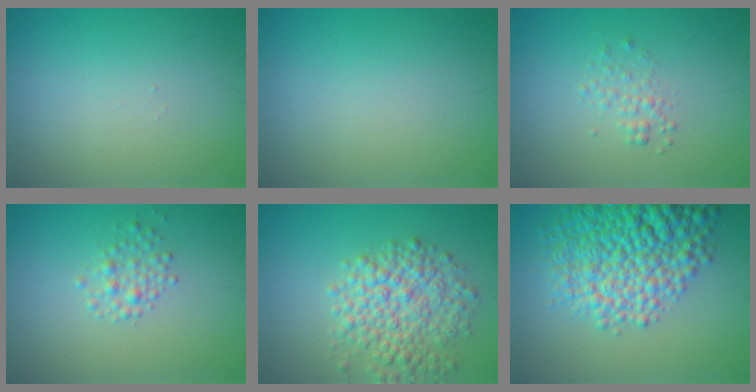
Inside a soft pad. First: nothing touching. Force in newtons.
{"total": 0.0}
{"total": 1.4, "press": 1.4, "slide": 0.1}
{"total": 1.8, "press": 1.8, "slide": 0.0}
{"total": 5.9, "press": 5.9, "slide": 0.2}
{"total": 9.9, "press": 9.8, "slide": 0.3}